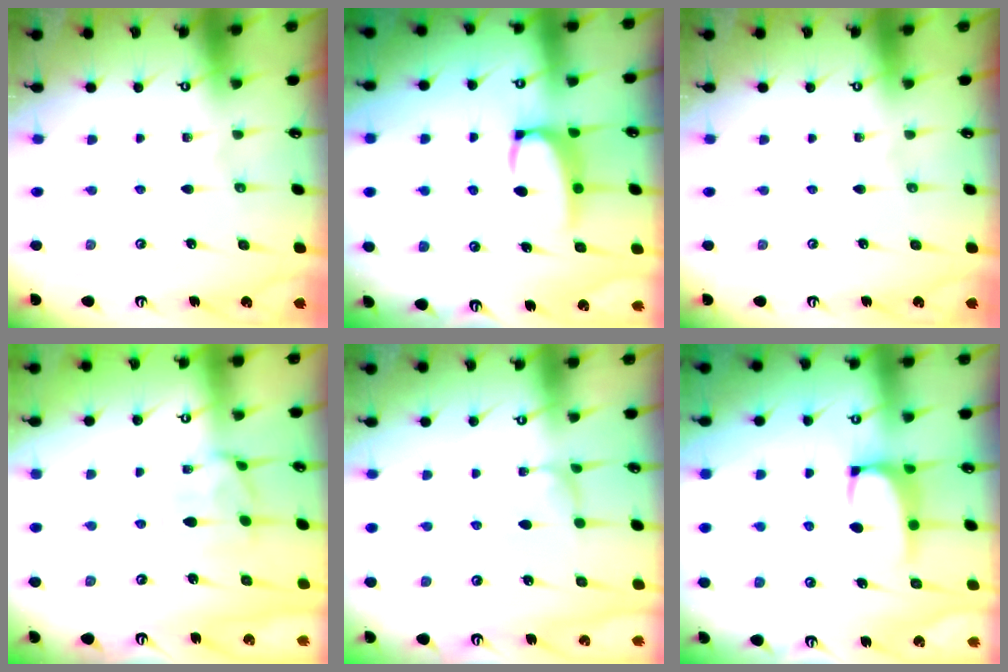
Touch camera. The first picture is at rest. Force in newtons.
{"total": 3.3, "press": 3.3, "slide": 0.7}
{"total": 0.0}
{"total": 1.3, "press": 0.8, "slide": 1.1}
{"total": 2.8, "press": 2.8, "slide": 0.2}
{"total": 0.7, "press": 0.4, "slide": 0.6}